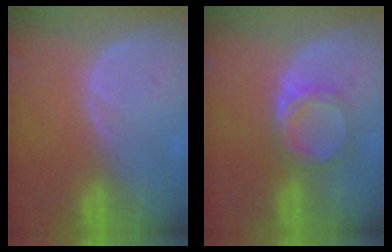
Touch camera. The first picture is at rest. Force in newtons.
{"total": 4.8, "press": 4.8, "slide": 0.3}